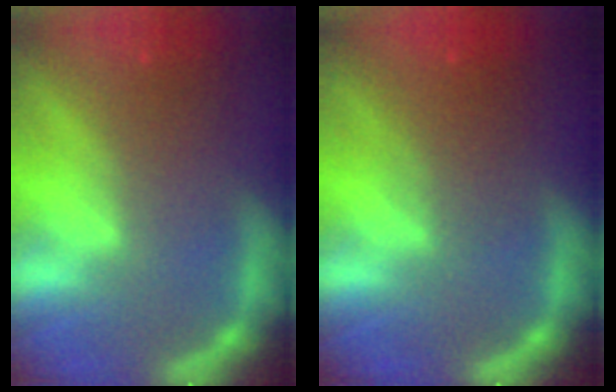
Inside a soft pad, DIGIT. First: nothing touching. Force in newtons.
{"total": 3.0}